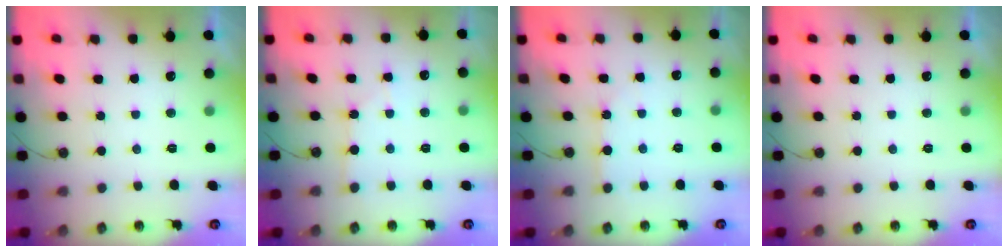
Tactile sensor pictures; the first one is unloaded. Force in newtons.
{"total": 3.0, "press": 3.0, "slide": 0.4}
{"total": 3.2, "press": 3.1, "slide": 0.4}
{"total": 0.0}